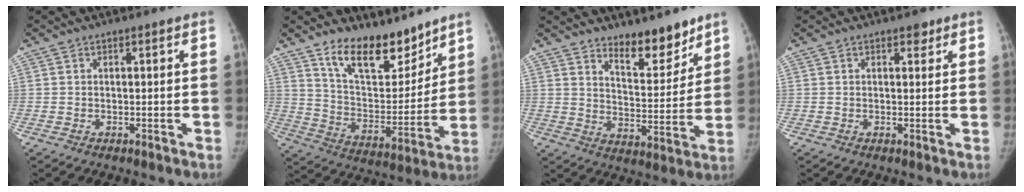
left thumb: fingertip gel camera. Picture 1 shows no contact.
{"total": 15.6, "force": [11.9, 6.8, 7.4], "torque": [-0.075, -0.084, 0.210]}
{"total": 10.5, "force": [8.3, 3.8, 5.2], "torque": [-0.049, -0.071, 0.138]}
{"total": 1.7, "force": [1.1, 1.0, 0.7], "torque": [0.002, -0.005, 0.011]}